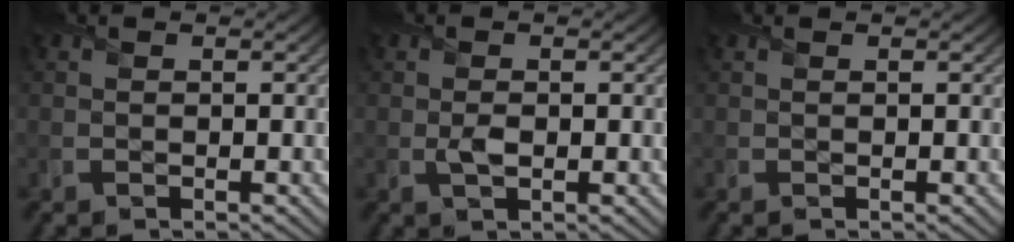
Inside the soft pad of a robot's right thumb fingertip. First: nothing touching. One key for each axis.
{"total": 1.5, "fx": -0.2, "fy": 0.7, "fz": 1.4, "tx": -0.031, "ty": -0.001, "tz": -0.005}
{"total": 0.0}